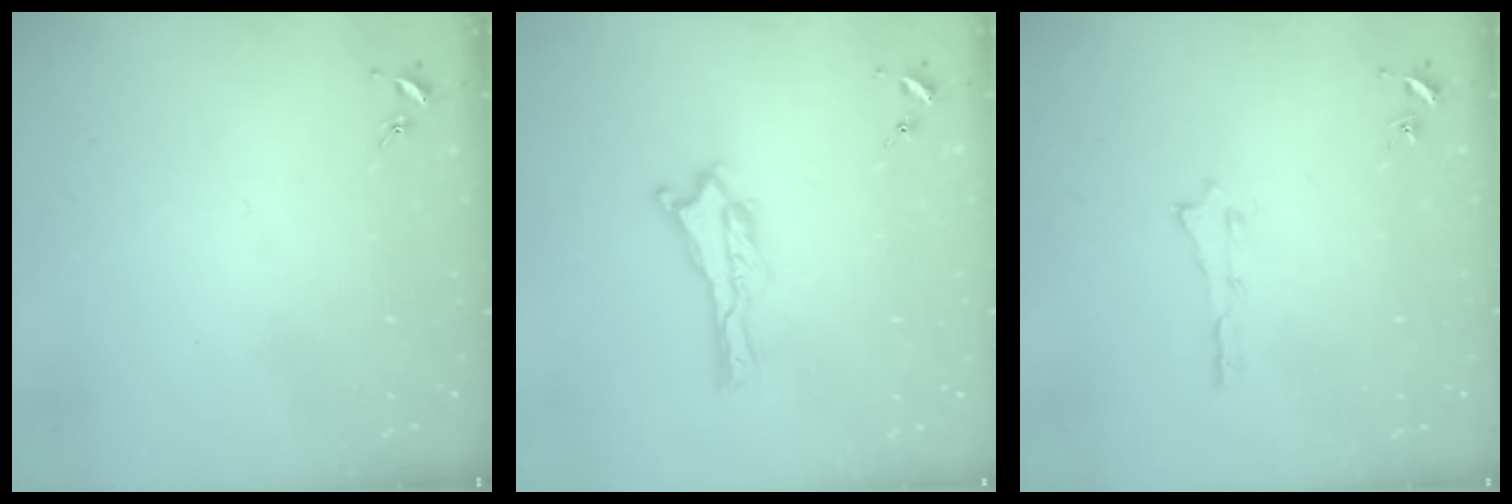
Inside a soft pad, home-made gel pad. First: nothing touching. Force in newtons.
{"total": 0.0}
{"total": 0.0}